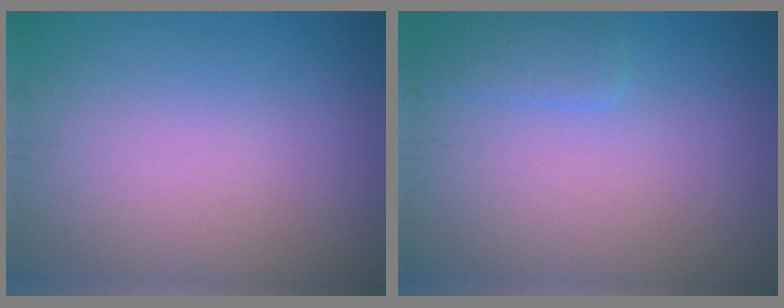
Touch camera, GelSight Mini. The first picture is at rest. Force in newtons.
{"total": 1.6, "press": 1.5, "slide": 0.2}